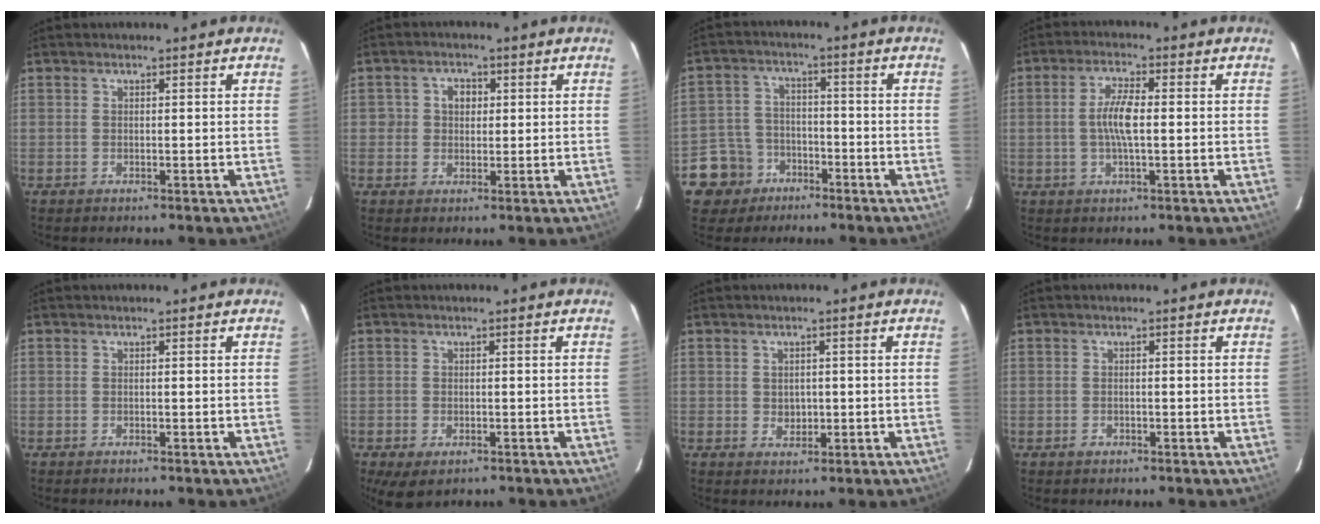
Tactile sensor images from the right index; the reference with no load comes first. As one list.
[{"total": 3.4, "force": [0.3, 3.1, 1.2], "torque": [-0.019, 0.012, 0.004]}, {"total": 8.7, "force": [-4.9, 7.1, 1.4], "torque": [-0.059, 0.024, -0.073]}, {"total": 5.6, "force": [-0.2, 1.3, 5.5], "torque": [-0.105, 0.004, -0.003]}, {"total": 0.0}, {"total": 5.3, "force": [-3.0, 2.9, 3.2], "torque": [-0.069, -0.022, -0.046]}, {"total": 2.4, "force": [-0.1, 2.1, 1.1], "torque": [-0.016, 0.003, 0.003]}, {"total": 1.1, "force": [-0.7, 0.8, 0.4], "torque": [-0.004, 0.002, -0.009]}]